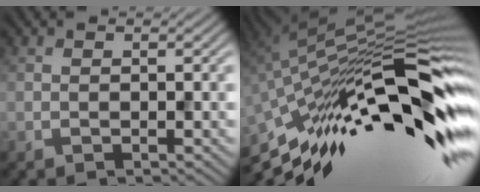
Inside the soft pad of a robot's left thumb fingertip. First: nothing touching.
{"total": 18.5, "force": [-6.3, 5.4, 16.5], "torque": [-0.304, 0.015, -0.134]}